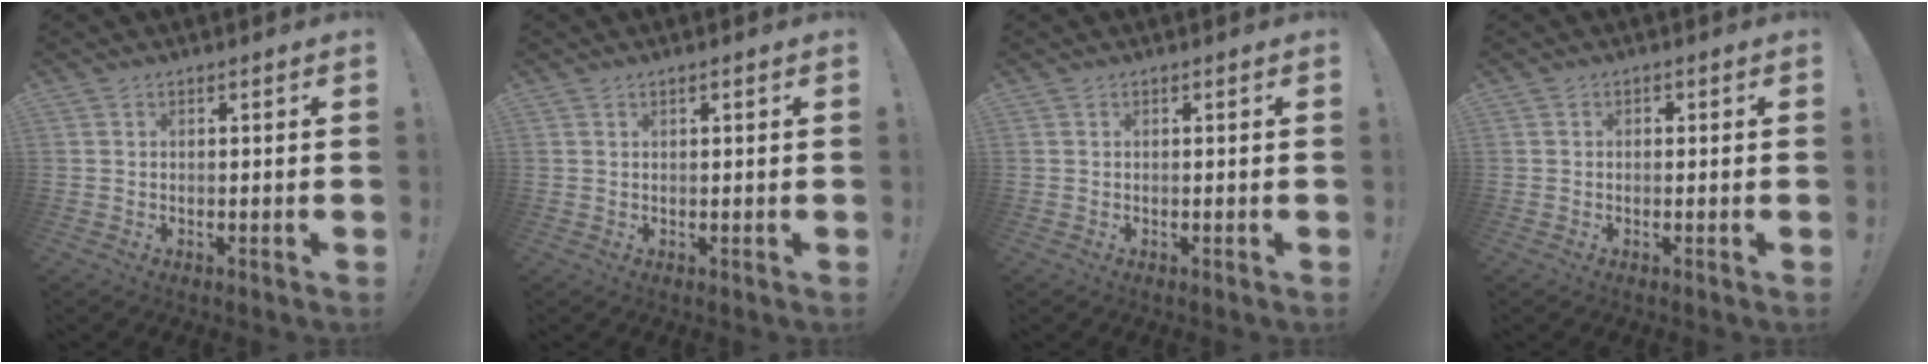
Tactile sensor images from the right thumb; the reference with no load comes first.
{"total": 0.8, "force": [0.4, 0.0, 0.7], "torque": [-0.016, 0.003, 0.007]}
{"total": 0.0}
{"total": 0.8, "force": [-0.5, 0.6, 0.3], "torque": [-0.011, 0.006, -0.008]}